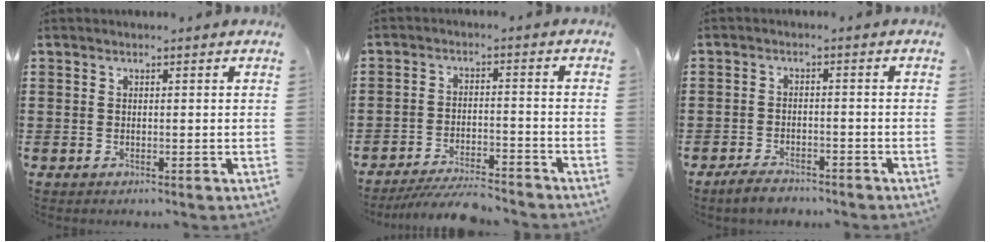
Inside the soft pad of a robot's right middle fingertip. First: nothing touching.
{"total": 5.6, "force": [-5.2, 0.5, 2.0], "torque": [-0.037, -0.004, -0.100]}
{"total": 2.9, "force": [-2.7, 0.7, 0.8], "torque": [-0.025, 0.002, -0.056]}